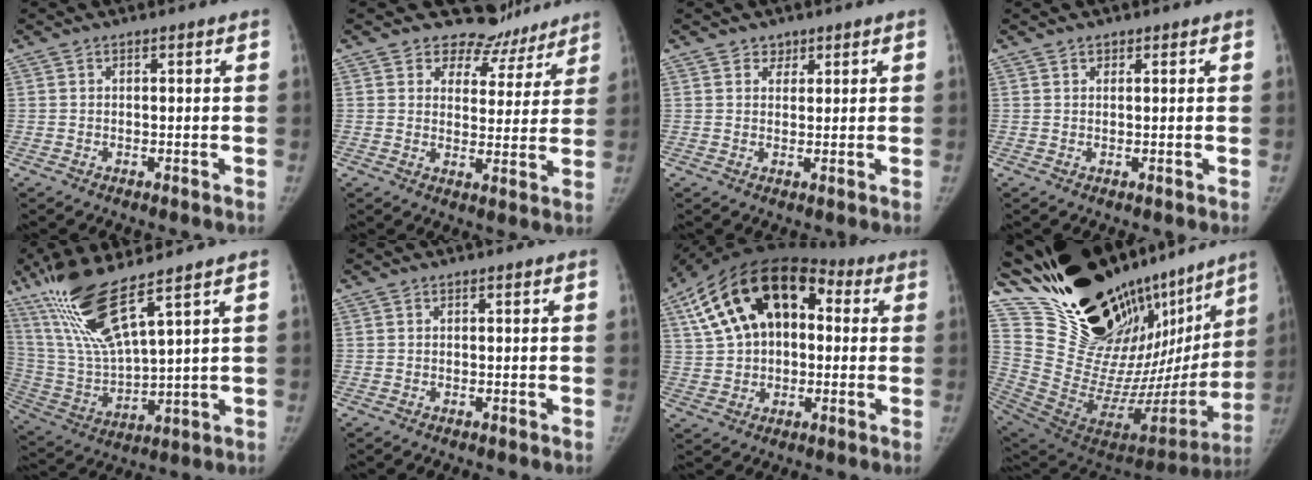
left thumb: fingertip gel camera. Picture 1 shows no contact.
{"total": 10.0, "force": [8.5, 5.1, -0.1], "torque": [0.046, -0.062, 0.105]}
{"total": 2.0, "force": [1.4, 1.4, 0.3], "torque": [0.015, -0.007, 0.016]}
{"total": 0.9, "force": [0.8, 0.4, 0.1], "torque": [0.000, -0.005, 0.014]}
{"total": 16.0, "force": [10.2, 2.4, 12.0], "torque": [-0.256, -0.052, 0.214]}
{"total": 0.0}
{"total": 20.9, "force": [5.2, 13.2, 15.4], "torque": [-0.252, 0.026, 0.075]}
{"total": 39.2, "force": [30.8, 14.2, 19.5], "torque": [-0.297, -0.158, 0.480]}